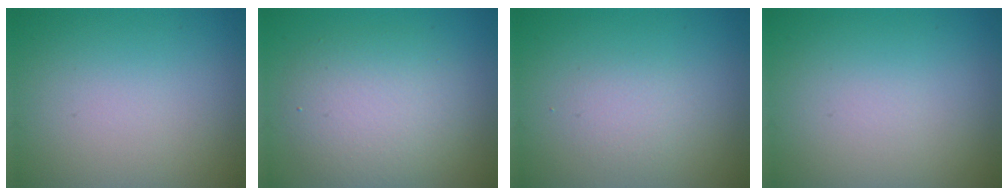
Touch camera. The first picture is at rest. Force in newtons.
{"total": 5.0, "press": 5.0, "slide": 0.4}
{"total": 1.5, "press": 1.5, "slide": 0.0}
{"total": 0.0}